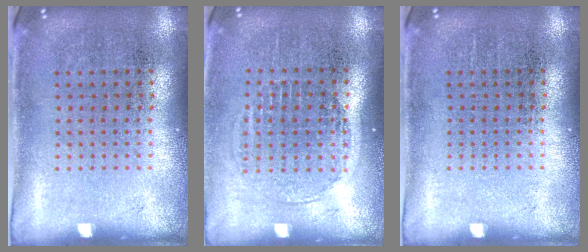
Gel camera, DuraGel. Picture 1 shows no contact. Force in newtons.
{"total": 1.5, "press": 1.3, "slide": 0.7}
{"total": 0.0}